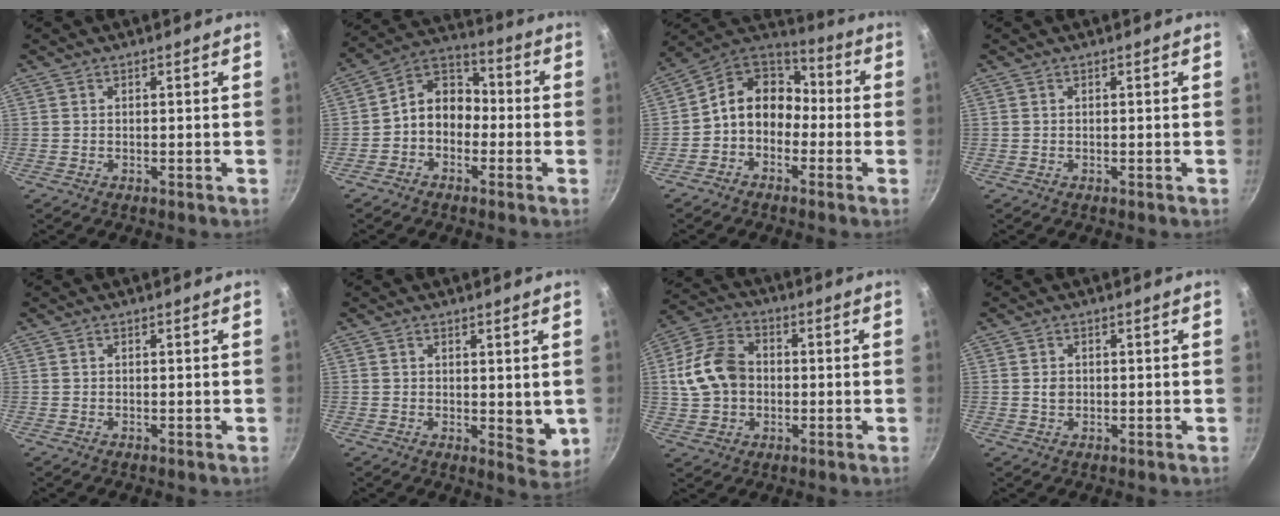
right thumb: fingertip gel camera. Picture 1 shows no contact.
{"total": 9.1, "force": [-2.0, 7.2, 5.2], "torque": [-0.048, 0.044, -0.057]}
{"total": 11.3, "force": [-2.0, 9.1, 6.4], "torque": [-0.067, 0.051, -0.061]}
{"total": 0.0}
{"total": 0.0}
{"total": 5.1, "force": [0.9, 2.8, 4.2], "torque": [-0.053, -0.017, 0.016]}
{"total": 12.6, "force": [0.3, 9.5, 8.2], "torque": [-0.141, 0.022, -0.004]}
{"total": 1.6, "force": [0.1, 1.3, 0.9], "torque": [-0.012, 0.001, 0.000]}